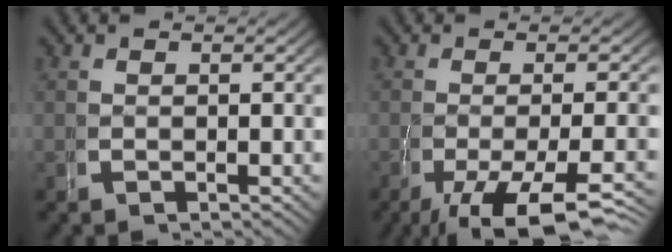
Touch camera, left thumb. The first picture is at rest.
{"total": 7.7, "force": [-4.5, 2.8, 5.6], "torque": [-0.091, -0.024, -0.048]}